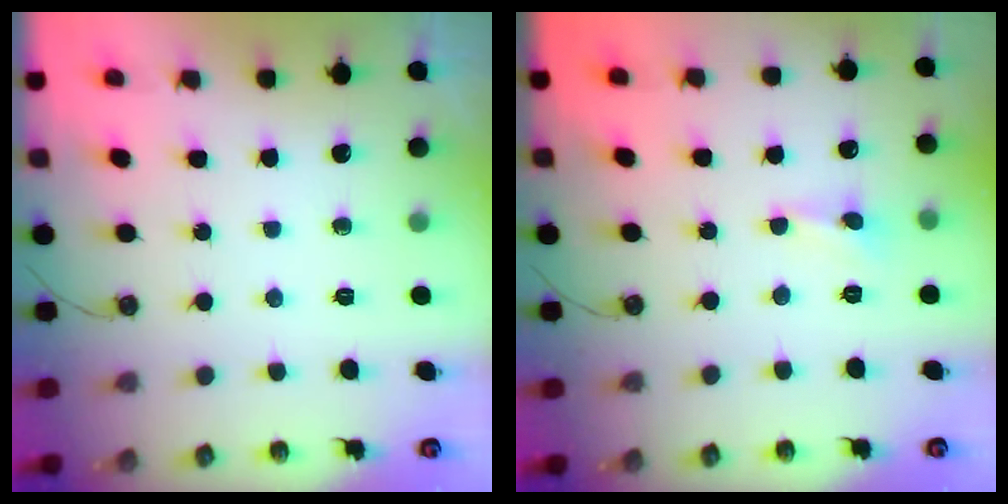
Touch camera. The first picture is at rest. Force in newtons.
{"total": 0.5, "press": 0.5, "slide": 0.1}